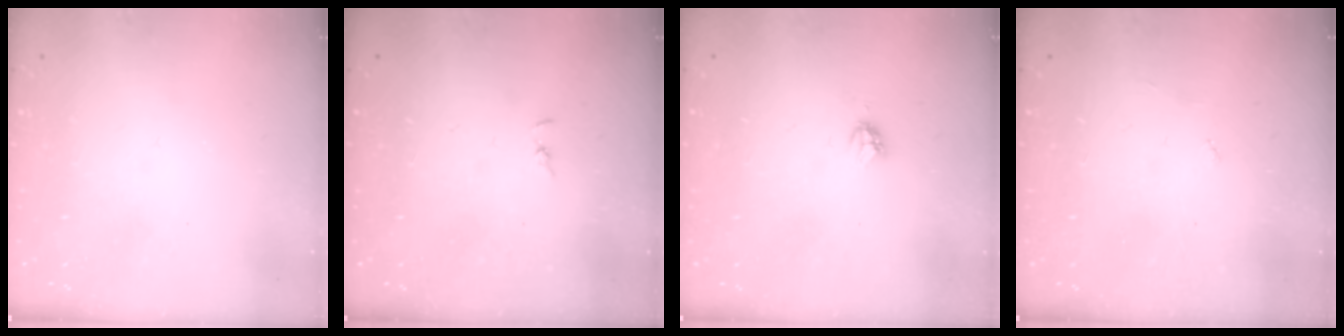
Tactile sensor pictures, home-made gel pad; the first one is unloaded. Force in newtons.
{"total": 1.3, "press": 1.2, "slide": 0.3}
{"total": 3.3, "press": 3.3, "slide": 0.5}
{"total": 3.0, "press": 3.0, "slide": 0.2}